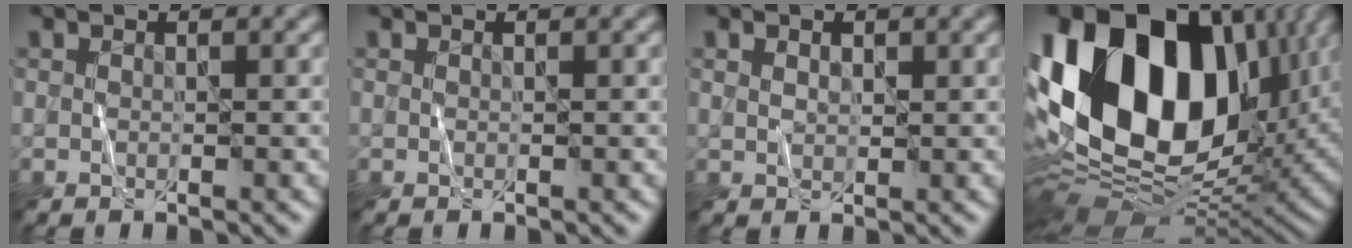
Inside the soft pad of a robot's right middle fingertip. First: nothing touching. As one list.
[{"total": 0.0}, {"total": 1.2, "force": [0.6, 0.7, 0.8], "torque": [-0.014, 0.002, 0.012]}, {"total": 21.2, "force": [4.4, 14.1, 15.2], "torque": [-0.316, 0.023, 0.074]}]